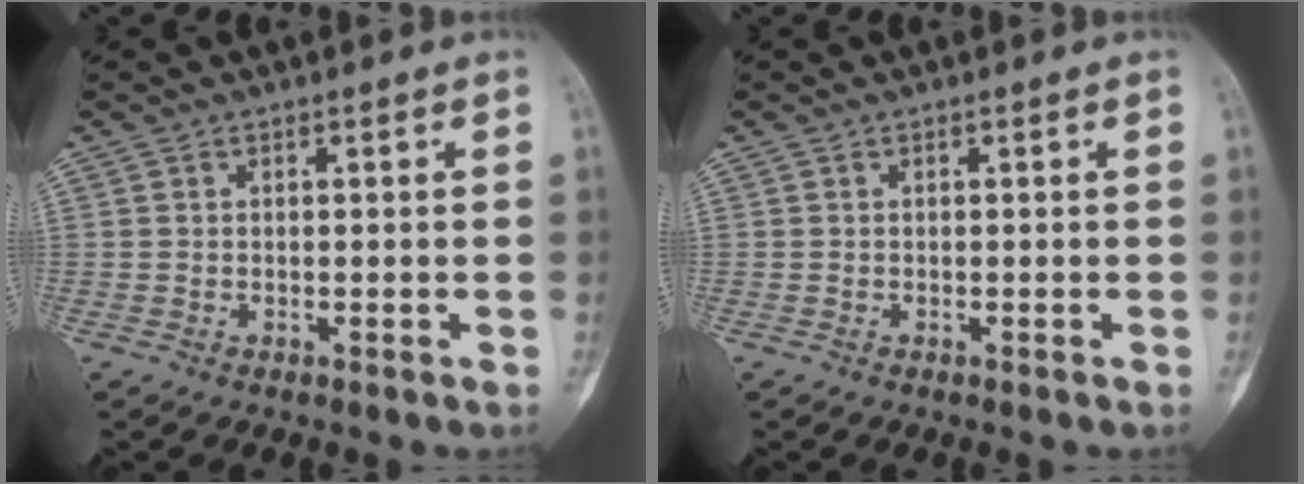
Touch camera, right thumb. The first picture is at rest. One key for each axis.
{"total": 0.0}